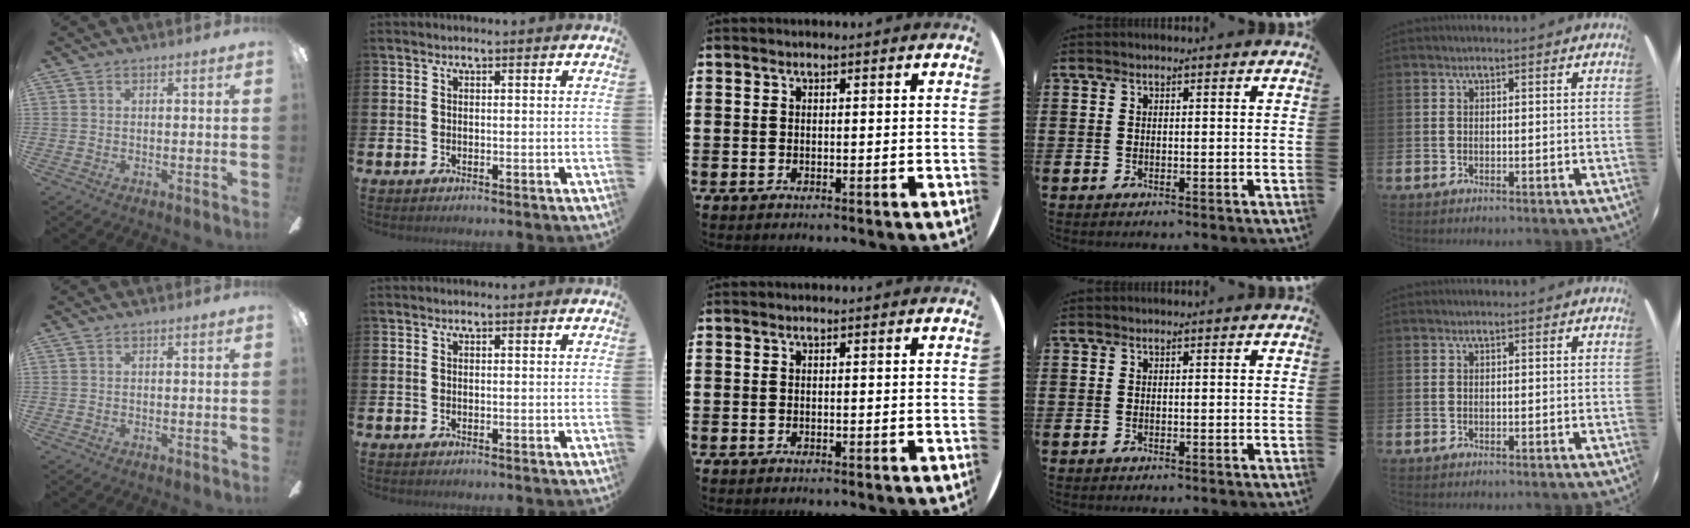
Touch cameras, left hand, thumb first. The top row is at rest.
{}